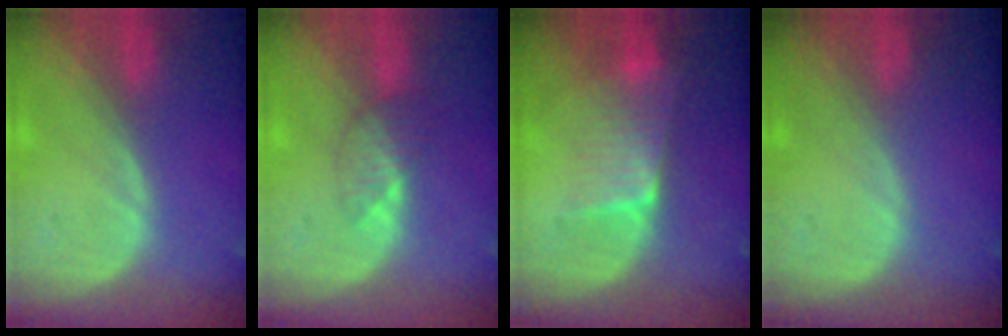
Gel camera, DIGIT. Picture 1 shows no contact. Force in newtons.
{"total": 3.4, "press": 3.1, "slide": 1.5}
{"total": 6.5, "press": 5.9, "slide": 2.9}
{"total": 0.0}